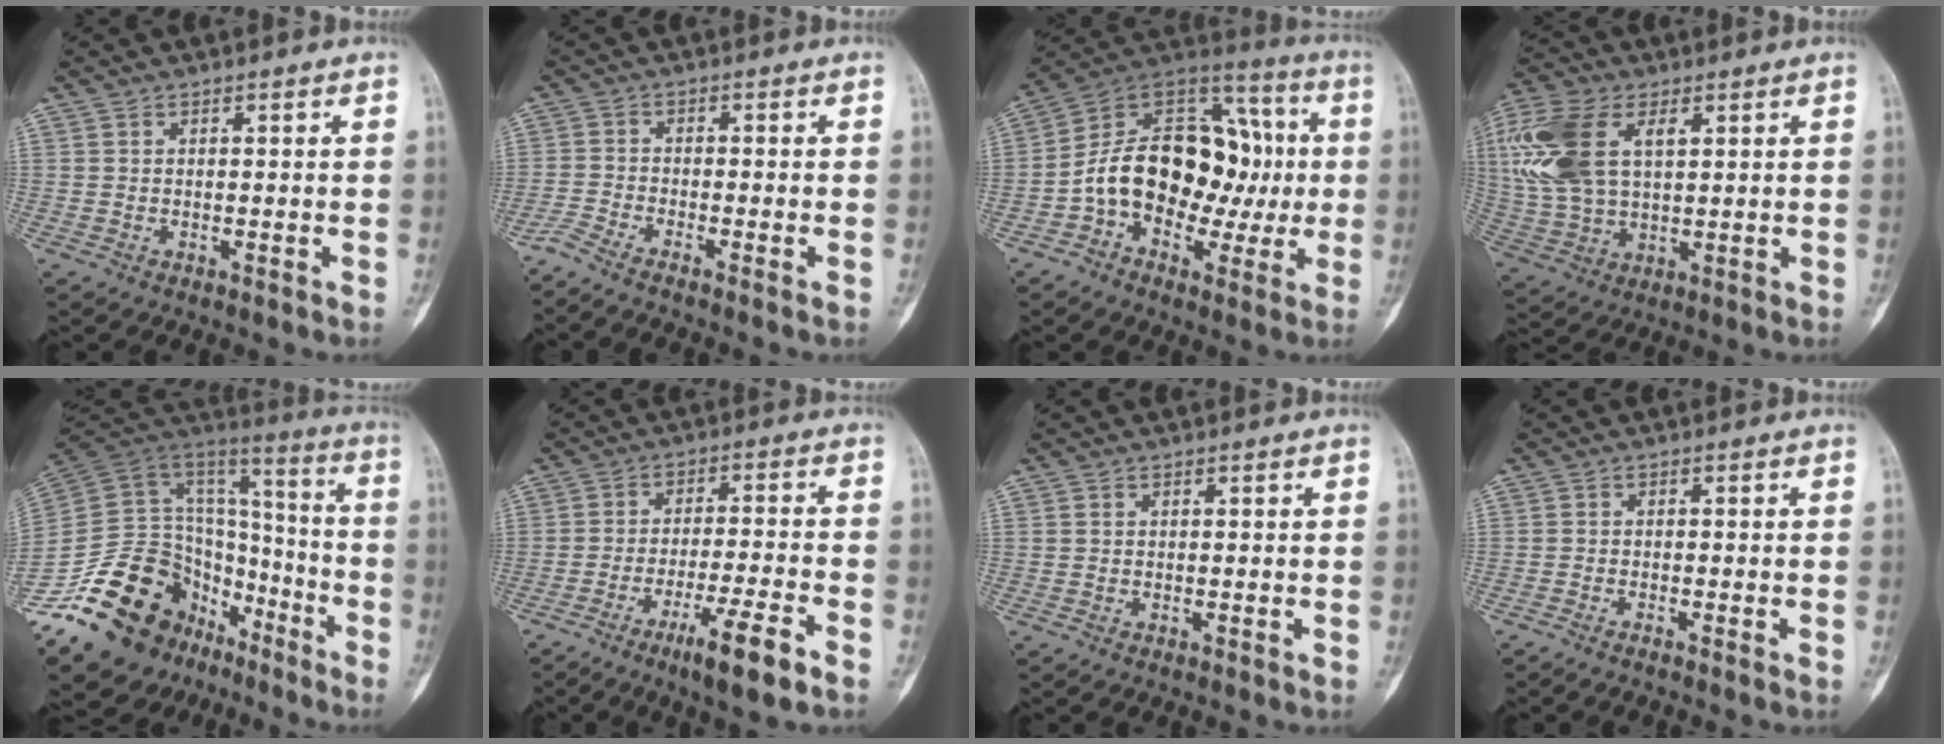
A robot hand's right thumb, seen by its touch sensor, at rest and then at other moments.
{"total": 3.2, "force": [-2.7, -0.5, 1.7], "torque": [-0.056, 0.007, -0.065]}
{"total": 21.4, "force": [-1.7, 14.9, 15.2], "torque": [-0.208, 0.053, -0.028]}
{"total": 17.4, "force": [5.3, 10.1, 13.1], "torque": [-0.286, 0.004, 0.102]}
{"total": 29.9, "force": [-15.9, 20.6, 14.6], "torque": [-0.279, 0.110, -0.255]}
{"total": 9.9, "force": [-5.9, 0.6, 8.0], "torque": [-0.148, 0.018, -0.097]}
{"total": 0.0}
{"total": 1.5, "force": [-1.1, -0.3, 0.9], "torque": [-0.022, 0.005, -0.023]}